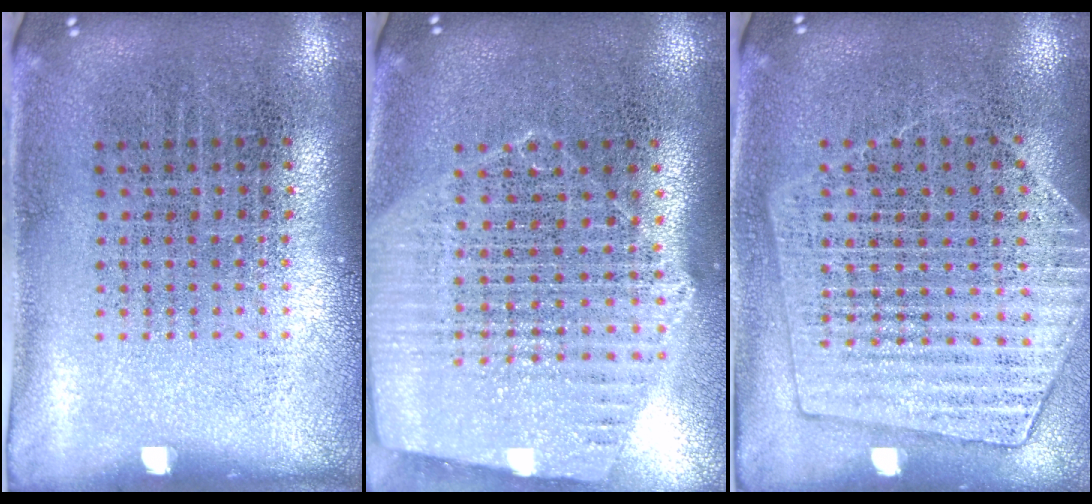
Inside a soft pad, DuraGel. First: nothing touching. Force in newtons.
{"total": 1.6, "press": 1.5, "slide": 0.4}
{"total": 1.4, "press": 1.4, "slide": 0.3}